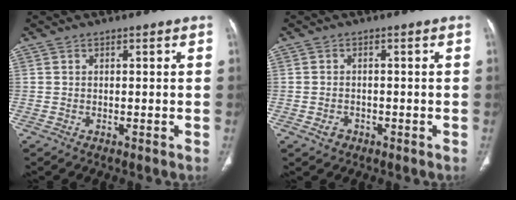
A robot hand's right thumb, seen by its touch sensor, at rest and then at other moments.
{"total": 2.2, "force": [-1.0, 1.7, 0.9], "torque": [-0.014, 0.009, -0.011]}